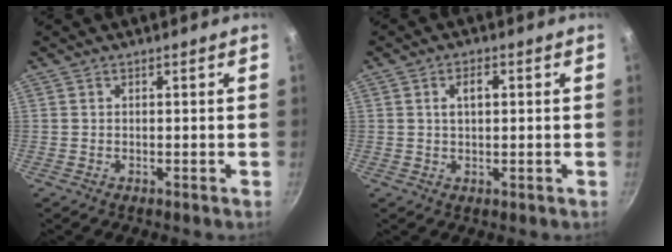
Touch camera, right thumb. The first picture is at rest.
{"total": 3.4, "force": [0.7, 1.9, 2.8], "torque": [-0.040, 0.008, 0.011]}